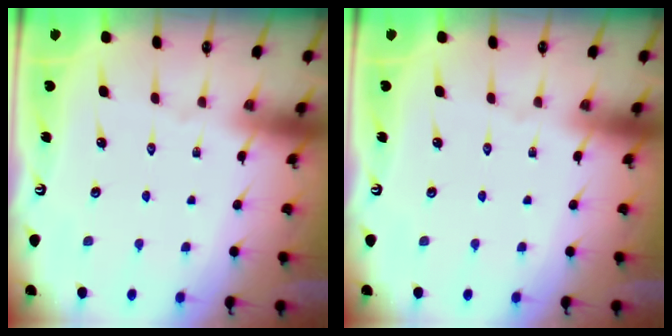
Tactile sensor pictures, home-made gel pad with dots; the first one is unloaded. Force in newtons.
{"total": 0.0}